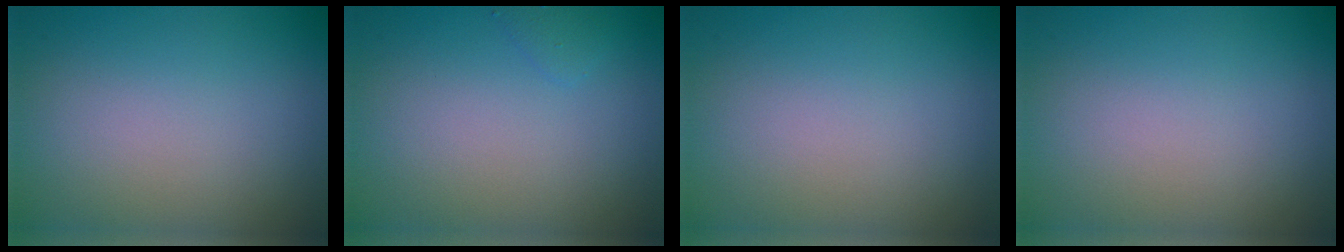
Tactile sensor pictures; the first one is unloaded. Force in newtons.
{"total": 0.8, "press": 0.8, "slide": 0.0}
{"total": 0.0}
{"total": 0.0}